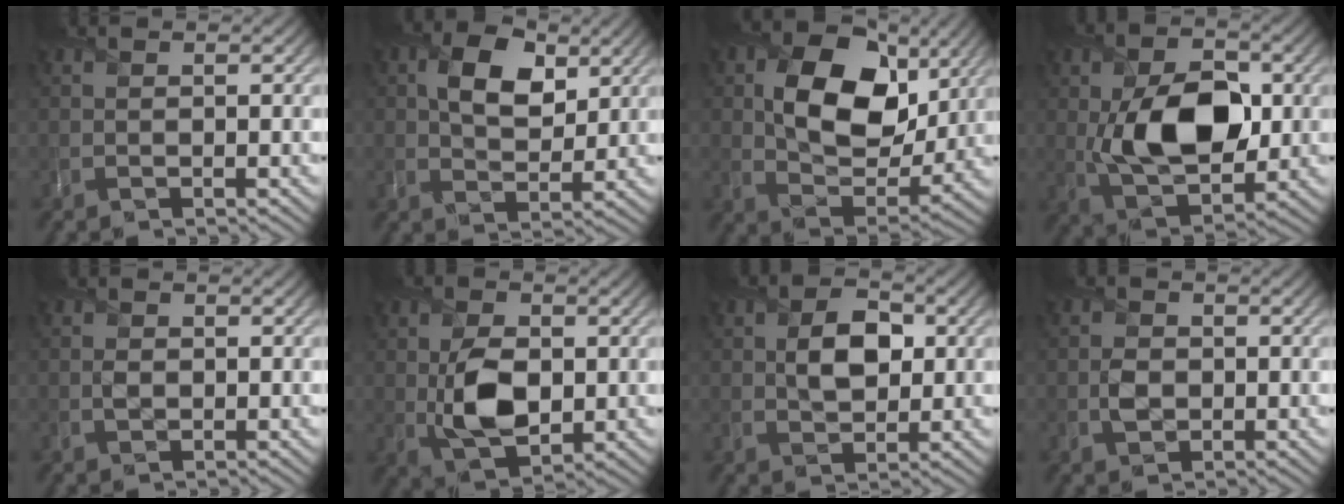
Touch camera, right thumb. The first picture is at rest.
{"total": 7.0, "force": [2.5, 4.4, 4.8], "torque": [-0.088, 0.000, 0.040]}
{"total": 12.9, "force": [3.5, 9.0, 8.6], "torque": [-0.153, -0.008, 0.056]}
{"total": 11.0, "force": [0.0, 6.9, 8.5], "torque": [-0.157, -0.005, 0.001]}
{"total": 1.2, "force": [-0.1, 1.0, 0.6], "torque": [-0.013, -0.005, -0.002]}
{"total": 7.3, "force": [-0.3, 4.6, 5.6], "torque": [-0.118, -0.009, -0.004]}
{"total": 5.4, "force": [0.8, 3.5, 4.0], "torque": [-0.073, 0.001, 0.010]}
{"total": 2.3, "force": [-0.4, 2.0, 1.2], "torque": [-0.027, -0.006, -0.011]}